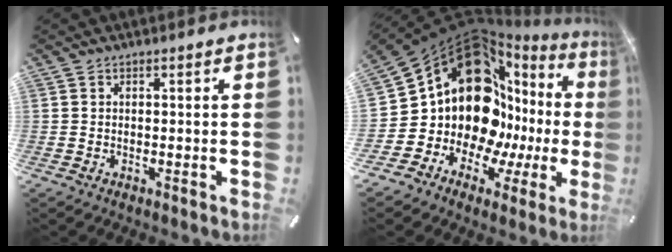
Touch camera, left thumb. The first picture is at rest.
{"total": 21.8, "force": [5.6, 15.6, 14.1], "torque": [-0.229, -0.100, 0.122]}